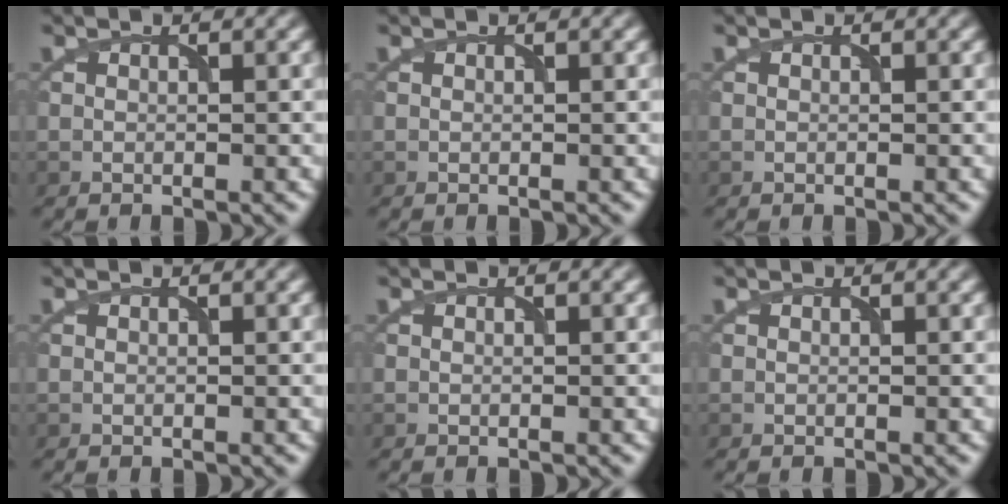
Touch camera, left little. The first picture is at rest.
{"total": 0.0}
{"total": 0.0}
{"total": 0.0}
{"total": 0.0}
{"total": 0.0}